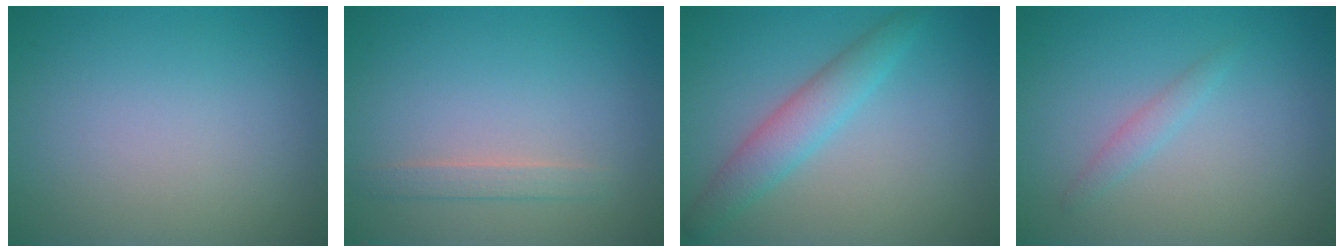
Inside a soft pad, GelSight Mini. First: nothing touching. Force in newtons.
{"total": 1.3, "press": 1.3, "slide": 0.1}
{"total": 3.2, "press": 3.2, "slide": 0.0}
{"total": 1.1, "press": 1.1, "slide": 0.1}